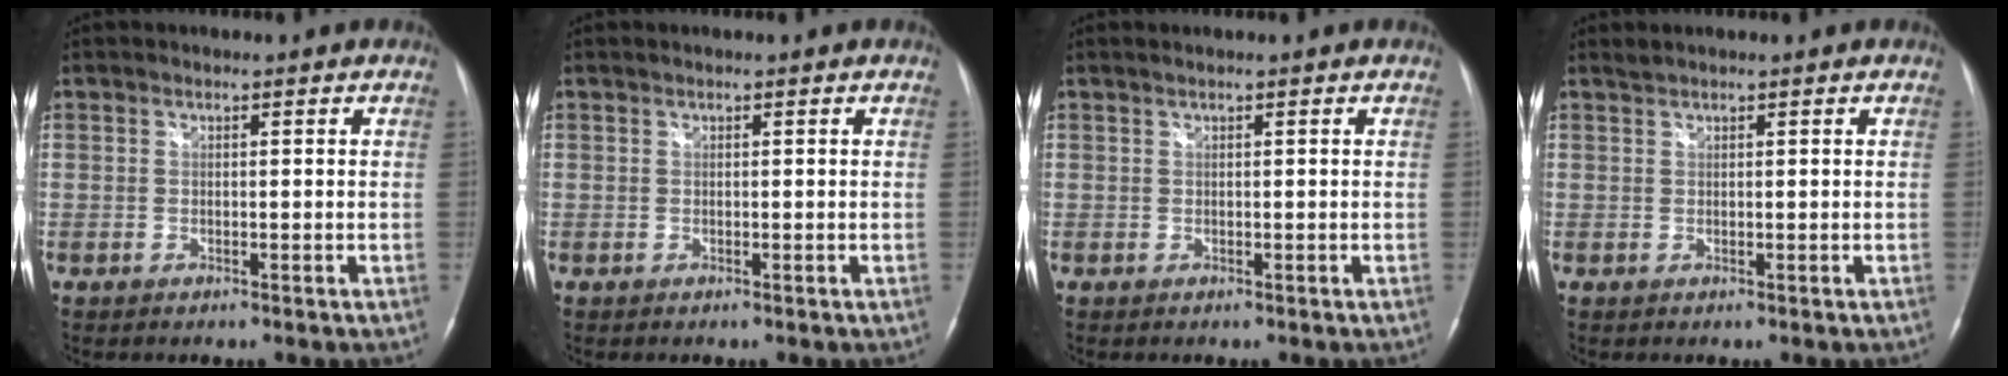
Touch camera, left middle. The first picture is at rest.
{"total": 0.0}
{"total": 0.6, "force": [0.5, -0.1, 0.4], "torque": [-0.013, 0.010, 0.012]}
{"total": 0.6, "force": [0.6, -0.2, 0.1], "torque": [-0.010, 0.006, 0.017]}